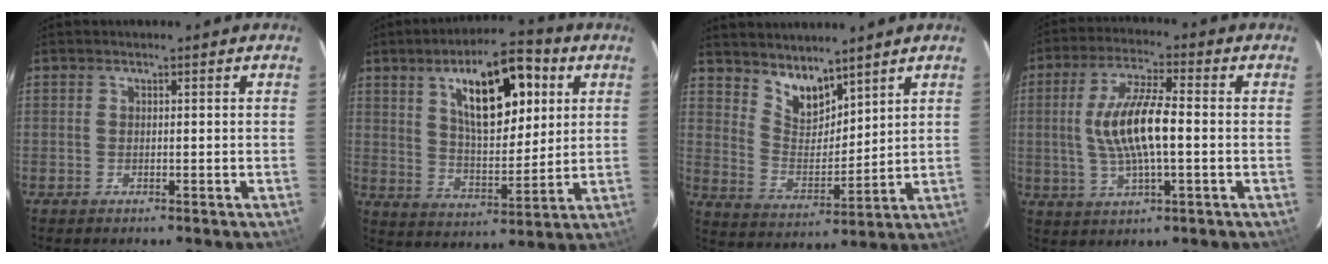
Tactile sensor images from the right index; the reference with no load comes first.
{"total": 16.4, "force": [6.8, 6.8, 13.3], "torque": [-0.210, 0.025, 0.119]}
{"total": 8.3, "force": [6.7, 3.8, 3.2], "torque": [-0.050, 0.000, 0.134]}
{"total": 11.3, "force": [-0.4, 2.9, 11.0], "torque": [-0.215, 0.003, -0.004]}